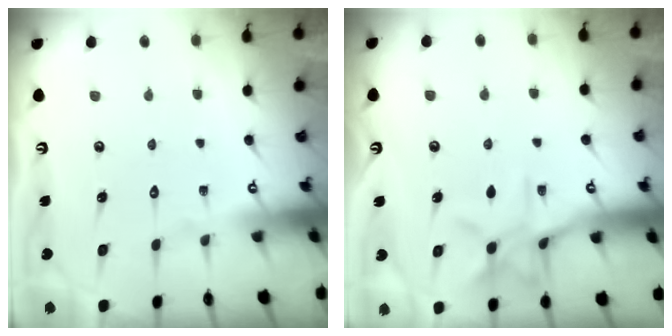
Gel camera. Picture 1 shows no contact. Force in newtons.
{"total": 10.2, "press": 10.2, "slide": 0.9}